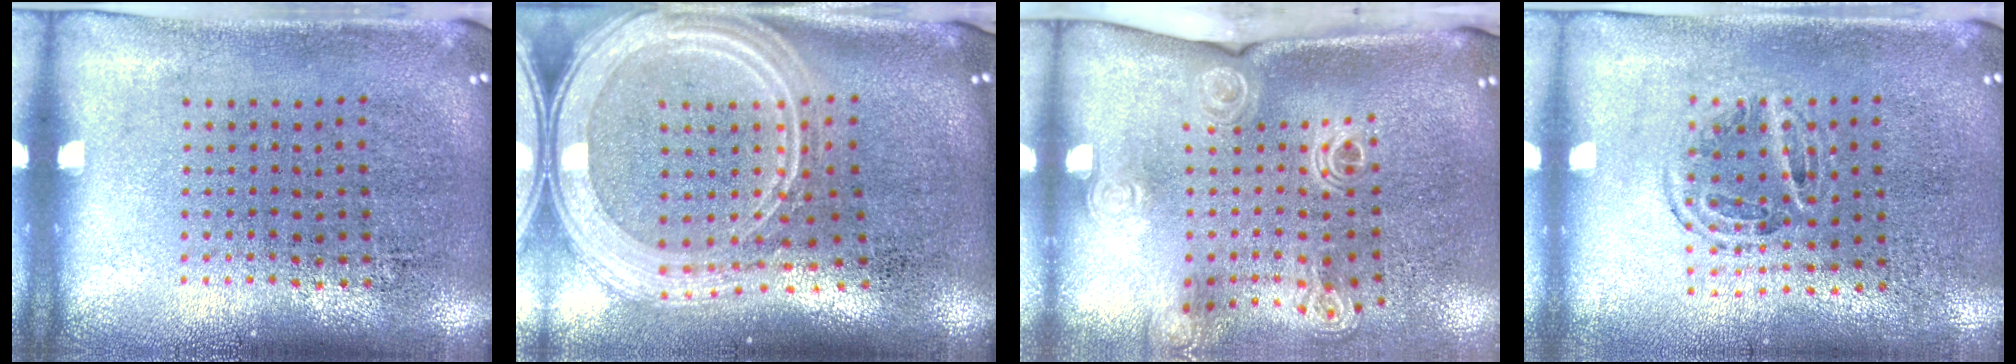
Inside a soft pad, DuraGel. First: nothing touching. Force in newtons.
{"total": 3.1, "press": 2.5, "slide": 1.8}
{"total": 2.1, "press": 1.6, "slide": 1.3}
{"total": 1.0, "press": 1.0, "slide": 0.4}